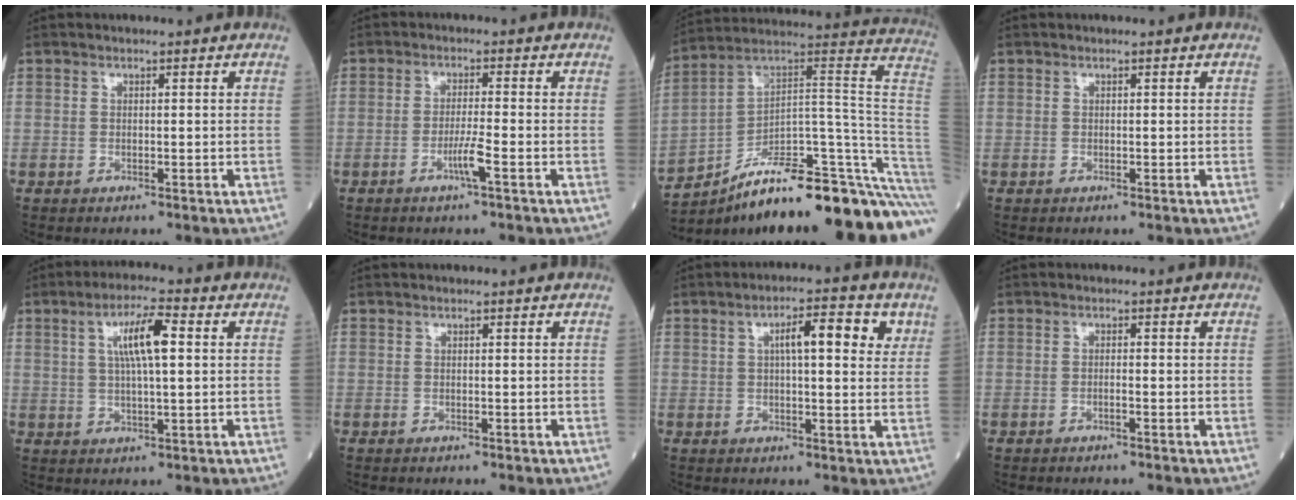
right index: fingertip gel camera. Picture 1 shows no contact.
{"total": 3.2, "force": [-1.6, -0.6, 2.7], "torque": [-0.053, -0.005, -0.034]}
{"total": 29.3, "force": [-21.6, 2.9, 19.5], "torque": [-0.157, 0.036, -0.317]}
{"total": 0.0}
{"total": 7.5, "force": [2.0, 1.1, 7.2], "torque": [-0.129, 0.012, 0.035]}
{"total": 0.0}
{"total": 7.9, "force": [2.9, 1.9, 7.1], "torque": [-0.102, 0.014, 0.036]}
{"total": 0.8, "force": [-0.5, -0.1, 0.6], "torque": [-0.010, 0.001, -0.009]}